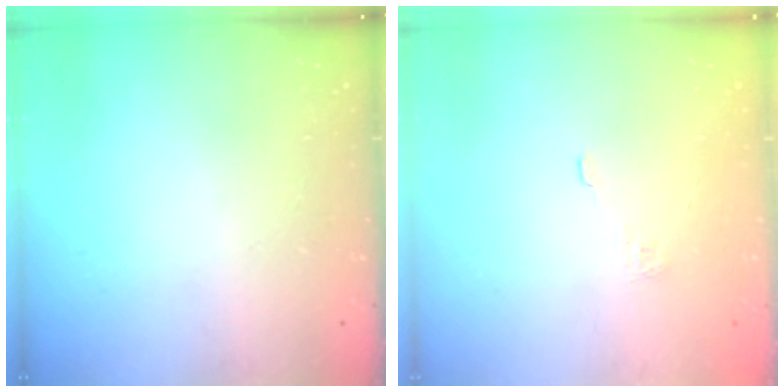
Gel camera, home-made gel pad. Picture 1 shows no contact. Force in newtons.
{"total": 1.5, "press": 0.9, "slide": 1.3}